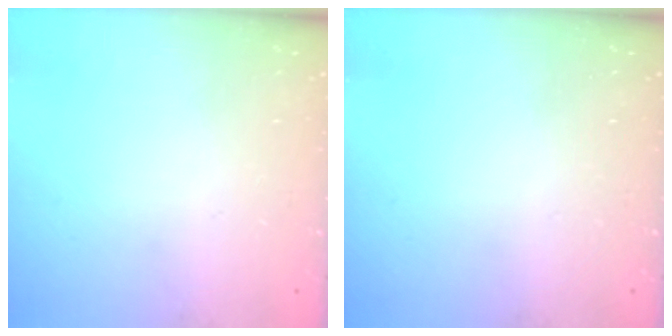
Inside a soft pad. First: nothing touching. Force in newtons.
{"total": 0.0}